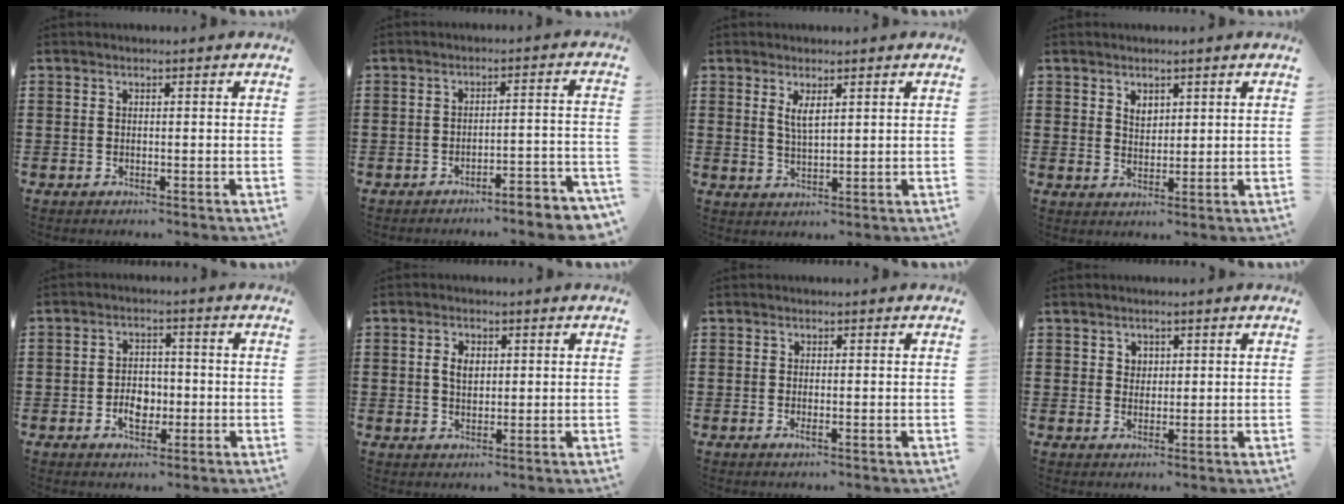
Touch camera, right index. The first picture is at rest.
{"total": 3.5, "force": [-3.3, -0.2, 1.0], "torque": [-0.021, -0.005, -0.070]}
{"total": 2.9, "force": [1.5, 0.9, 2.4], "torque": [-0.049, 0.003, 0.025]}
{"total": 2.2, "force": [1.6, 1.3, 0.7], "torque": [-0.017, 0.004, 0.030]}
{"total": 4.5, "force": [-1.3, 3.0, 3.0], "torque": [-0.042, -0.001, -0.026]}
{"total": 3.2, "force": [0.5, 2.0, 2.4], "torque": [-0.052, 0.011, 0.008]}
{"total": 0.9, "force": [-0.2, 0.2, 0.9], "torque": [-0.015, -0.004, -0.003]}
{"total": 1.8, "force": [1.0, 1.5, 0.2], "torque": [-0.010, 0.008, 0.018]}